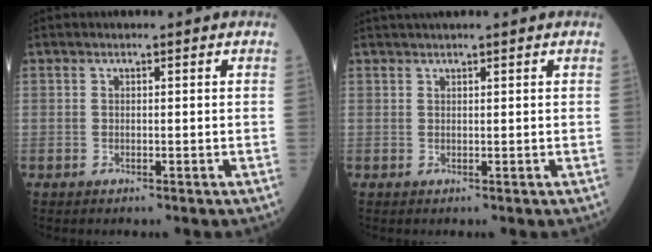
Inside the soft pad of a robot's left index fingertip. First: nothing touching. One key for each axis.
{"total": 4.3, "fx": 3.7, "fy": 0.4, "fz": 2.0, "tx": -0.025, "ty": 0.034, "tz": 0.057}